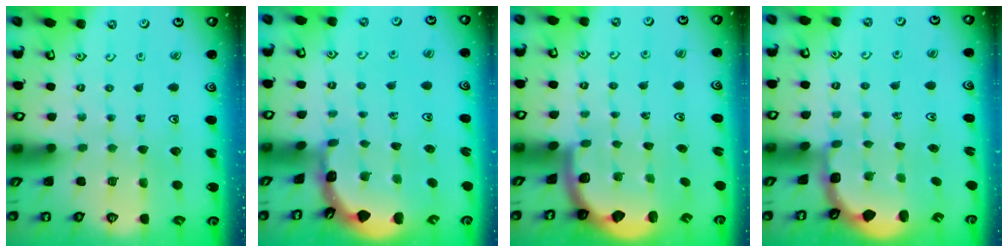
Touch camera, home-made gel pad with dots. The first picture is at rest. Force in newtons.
{"total": 1.6, "press": 1.6, "slide": 0.1}
{"total": 2.0, "press": 2.0, "slide": 0.5}
{"total": 2.6, "press": 2.0, "slide": 1.7}